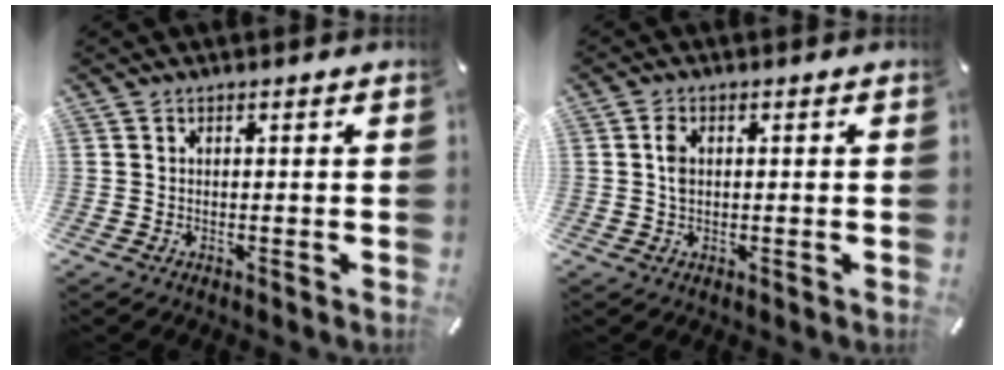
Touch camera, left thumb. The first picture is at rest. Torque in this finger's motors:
{"motor_torque": [0.63, 0.86, 0.24, -0.30, 0.00]}